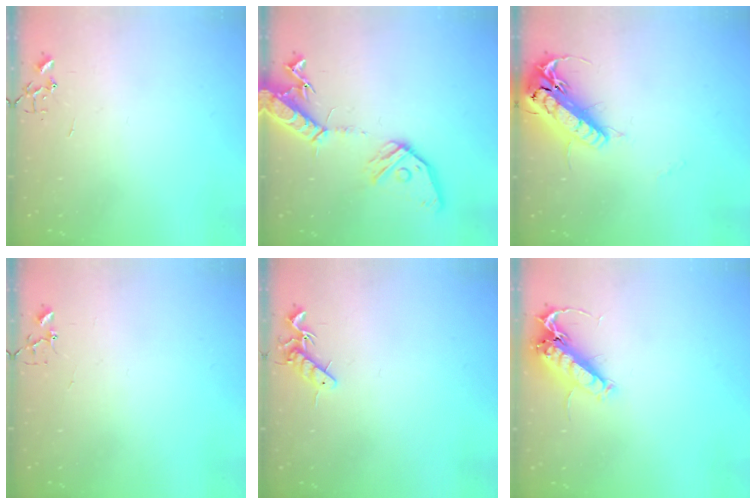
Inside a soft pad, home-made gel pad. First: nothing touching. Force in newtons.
{"total": 16.6, "press": 16.2, "slide": 3.2}
{"total": 19.2, "press": 18.9, "slide": 3.3}
{"total": 3.2, "press": 3.2, "slide": 0.3}
{"total": 7.6, "press": 7.5, "slide": 0.8}
{"total": 14.1, "press": 14.0, "slide": 1.8}